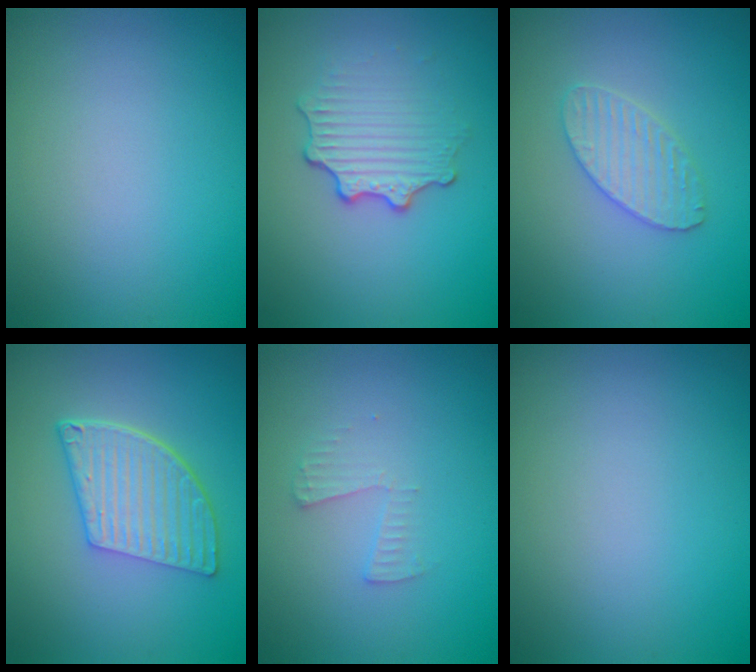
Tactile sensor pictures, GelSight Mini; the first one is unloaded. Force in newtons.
{"total": 3.3, "press": 2.5, "slide": 2.2}
{"total": 2.6, "press": 2.6, "slide": 0.2}
{"total": 5.6, "press": 4.1, "slide": 3.9}
{"total": 1.4, "press": 1.4, "slide": 0.1}
{"total": 0.0}